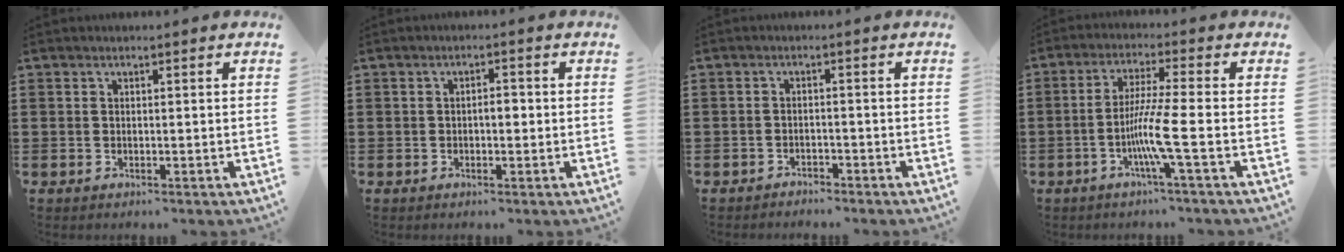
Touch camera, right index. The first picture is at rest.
{"total": 2.0, "force": [-0.4, 0.8, 1.8], "torque": [-0.034, 0.003, -0.008]}
{"total": 1.8, "force": [-1.8, 0.2, -0.1], "torque": [-0.006, 0.000, -0.039]}
{"total": 7.2, "force": [-2.3, -0.6, 6.8], "torque": [-0.136, -0.016, -0.048]}